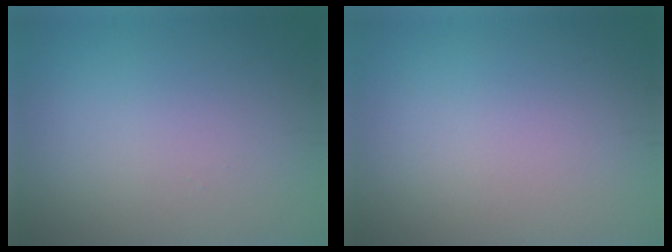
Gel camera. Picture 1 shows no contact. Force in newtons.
{"total": 0.0}